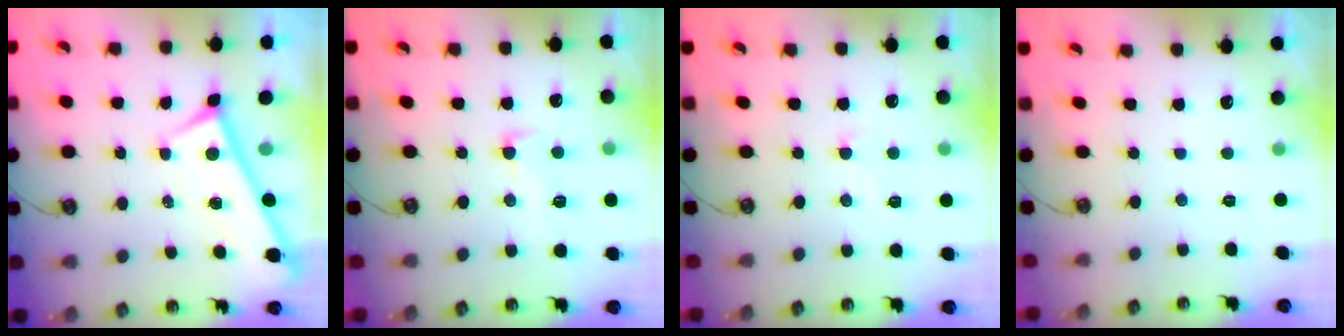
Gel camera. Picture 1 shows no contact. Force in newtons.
{"total": 2.1, "press": 1.2, "slide": 1.8}
{"total": 0.9, "press": 0.5, "slide": 0.8}
{"total": 0.0}